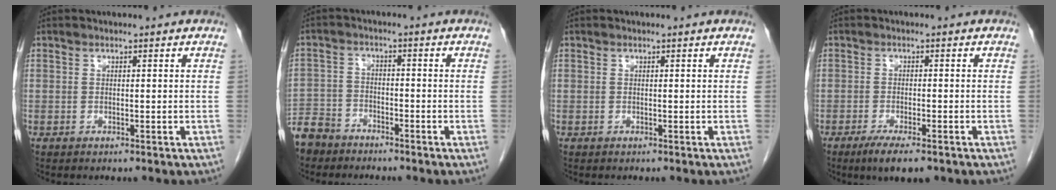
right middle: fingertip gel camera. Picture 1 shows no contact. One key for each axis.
{"total": 6.6, "fx": -5.7, "fy": 3.2, "fz": 0.8, "tx": -0.017, "ty": -0.004, "tz": -0.111}
{"total": 0.0}
{"total": 5.9, "fx": -4.0, "fy": 1.2, "fz": 4.2, "tx": -0.069, "ty": -0.013, "tz": -0.058}